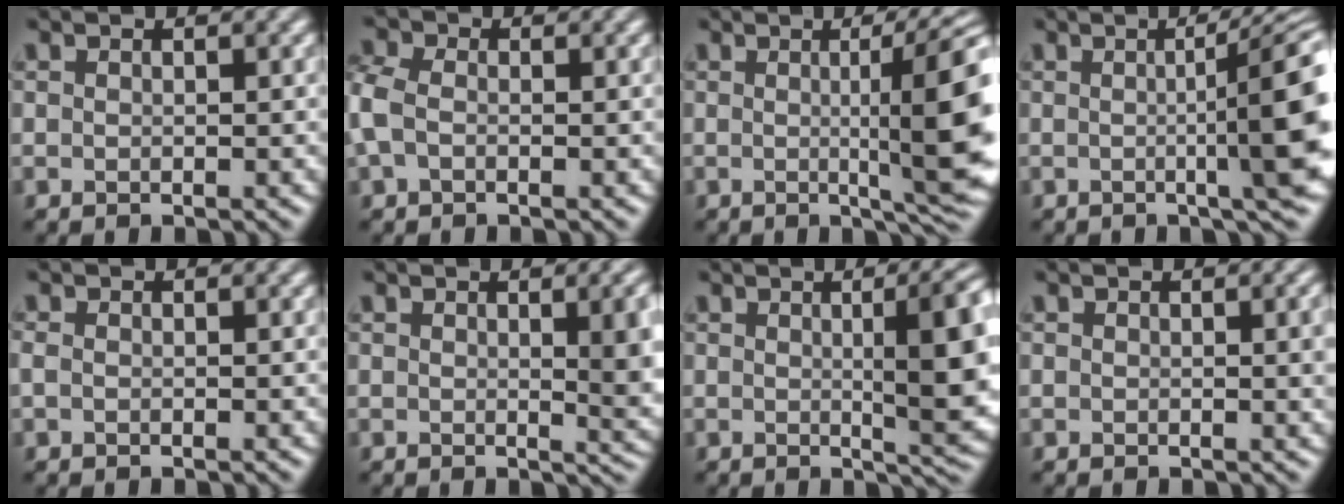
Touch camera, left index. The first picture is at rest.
{"total": 3.1, "force": [-0.3, 2.2, 2.1], "torque": [-0.062, 0.006, -0.019]}
{"total": 10.0, "force": [0.3, 2.1, 9.7], "torque": [-0.105, 0.004, 0.007]}
{"total": 8.5, "force": [-0.2, 1.8, 8.3], "torque": [-0.090, 0.005, -0.001]}
{"total": 0.7, "force": [-0.2, 0.5, 0.5], "torque": [-0.015, -0.001, -0.007]}
{"total": 5.4, "force": [0.6, 1.7, 5.1], "torque": [-0.046, -0.002, 0.011]}
{"total": 9.0, "force": [0.8, 2.5, 8.6], "torque": [-0.082, 0.006, 0.012]}
{"total": 2.0, "force": [0.1, 0.6, 1.9], "torque": [-0.023, -0.003, -0.001]}